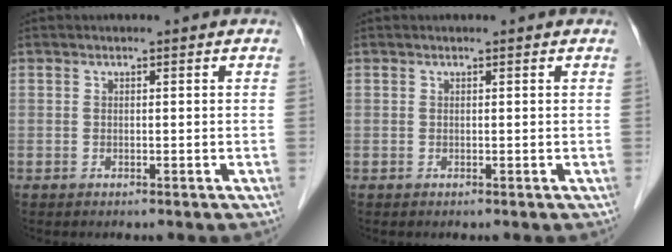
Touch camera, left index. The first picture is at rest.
{"total": 0.0}